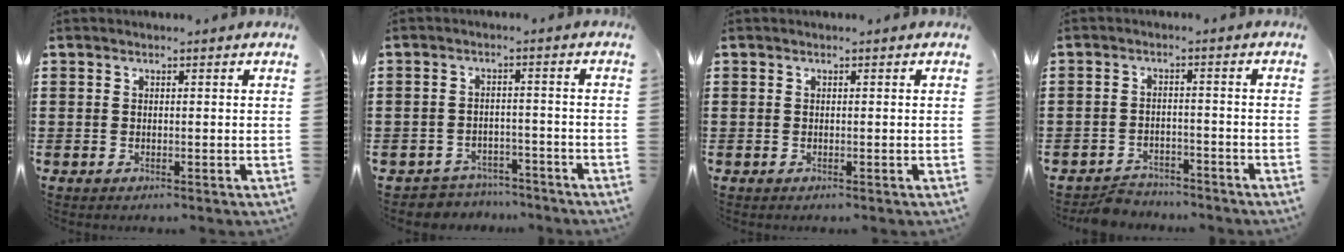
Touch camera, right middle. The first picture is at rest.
{"total": 3.6, "force": [-3.5, 0.8, -0.3], "torque": [-0.004, 0.001, -0.077]}
{"total": 0.0}
{"total": 3.2, "force": [-3.2, 0.7, 0.0], "torque": [-0.008, 0.002, -0.066]}